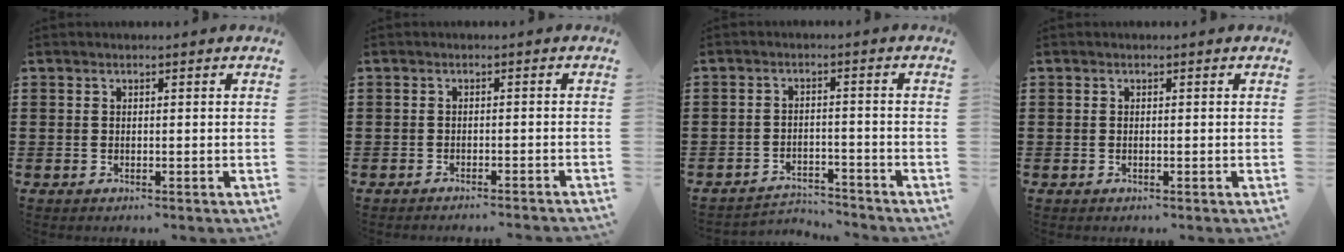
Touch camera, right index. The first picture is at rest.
{"total": 1.6, "force": [-1.5, -0.4, 0.2], "torque": [-0.004, 0.002, -0.030]}
{"total": 3.3, "force": [-3.3, 0.4, 0.3], "torque": [-0.011, 0.002, -0.069]}
{"total": 0.0}